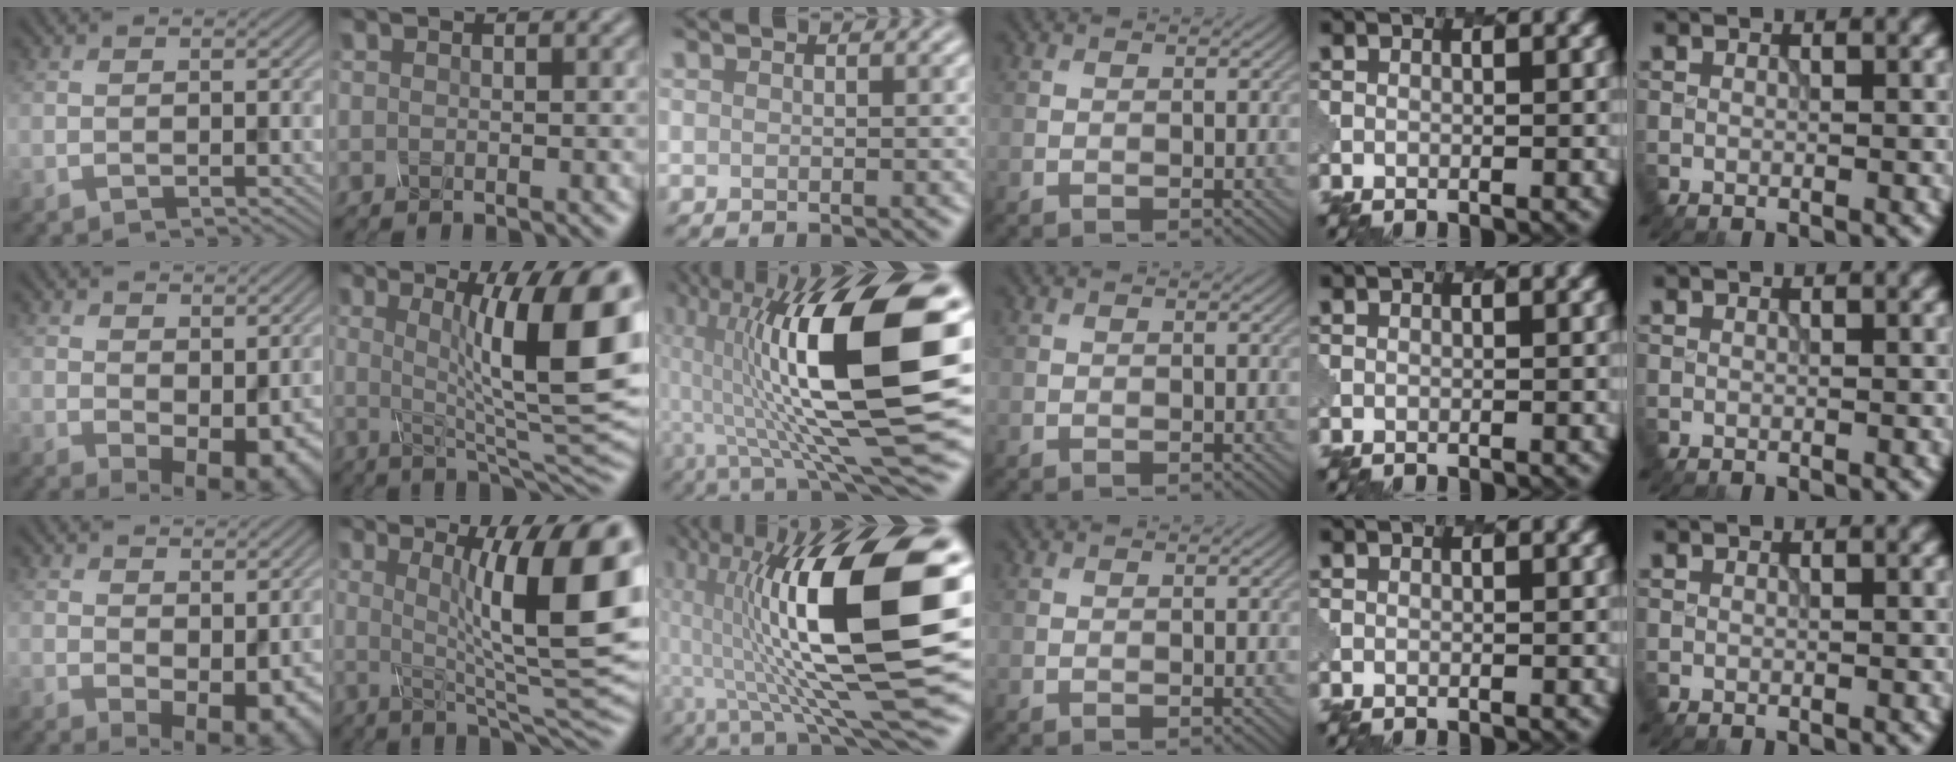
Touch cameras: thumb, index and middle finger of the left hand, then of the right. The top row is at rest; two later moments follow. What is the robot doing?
{"motion": "pour", "object": "mug"}